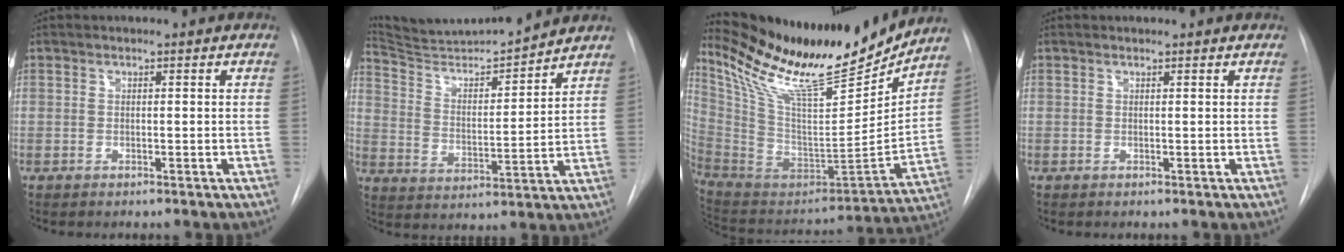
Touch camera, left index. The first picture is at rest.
{"total": 13.9, "force": [13.3, -0.3, 3.9], "torque": [-0.073, -0.007, 0.227]}
{"total": 24.6, "force": [21.6, 2.9, 11.5], "torque": [-0.211, -0.065, 0.356]}
{"total": 0.6, "force": [0.6, 0.0, -0.1], "torque": [-0.006, 0.005, 0.001]}